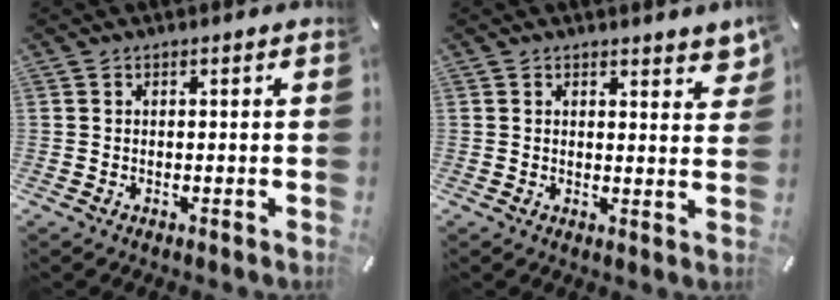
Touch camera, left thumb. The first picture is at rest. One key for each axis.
{"total": 2.9, "fx": 2.5, "fy": 1.0, "fz": 1.2, "tx": -0.012, "ty": -0.013, "tz": 0.043}